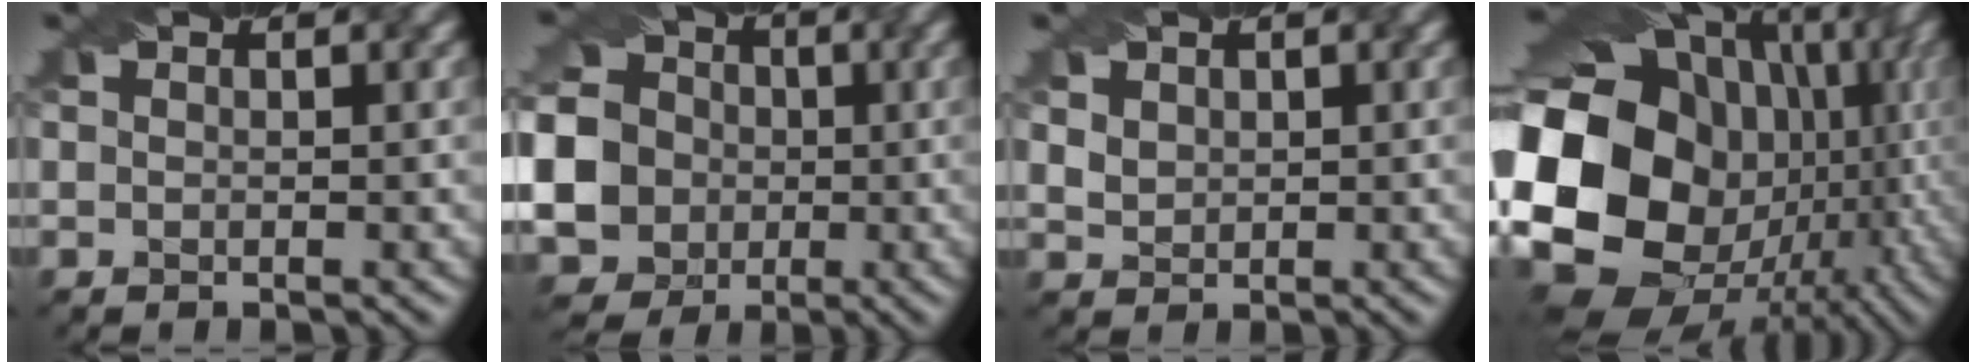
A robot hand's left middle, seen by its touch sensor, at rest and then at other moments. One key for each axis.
{"total": 15.9, "fx": -1.3, "fy": 14.7, "fz": 5.8, "tx": -0.172, "ty": 0.009, "tz": -0.051}
{"total": 3.1, "fx": 1.8, "fy": 2.2, "fz": 1.3, "tx": -0.046, "ty": 0.010, "tz": 0.040}
{"total": 21.1, "fx": -1.8, "fy": 17.3, "fz": 12.0, "tx": -0.243, "ty": -0.023, "tz": -0.051}